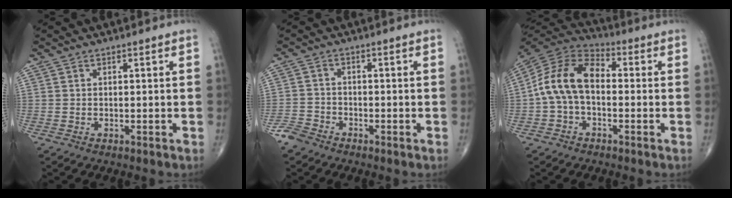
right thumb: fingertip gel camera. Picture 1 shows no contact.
{"total": 3.2, "force": [-2.7, 1.7, 0.5], "torque": [-0.008, 0.004, -0.061]}
{"total": 12.5, "force": [-0.7, 7.9, 9.7], "torque": [-0.178, 0.035, -0.027]}